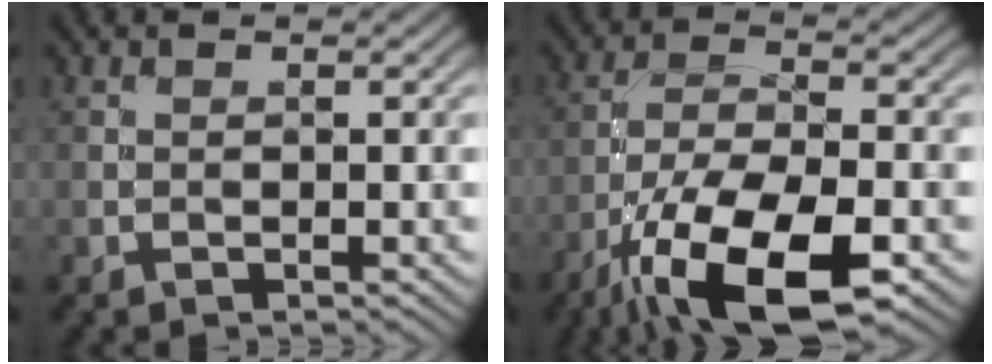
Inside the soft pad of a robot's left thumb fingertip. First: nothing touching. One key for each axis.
{"total": 13.9, "fx": -7.6, "fy": 5.0, "fz": 10.5, "tx": -0.206, "ty": -0.013, "tz": -0.145}